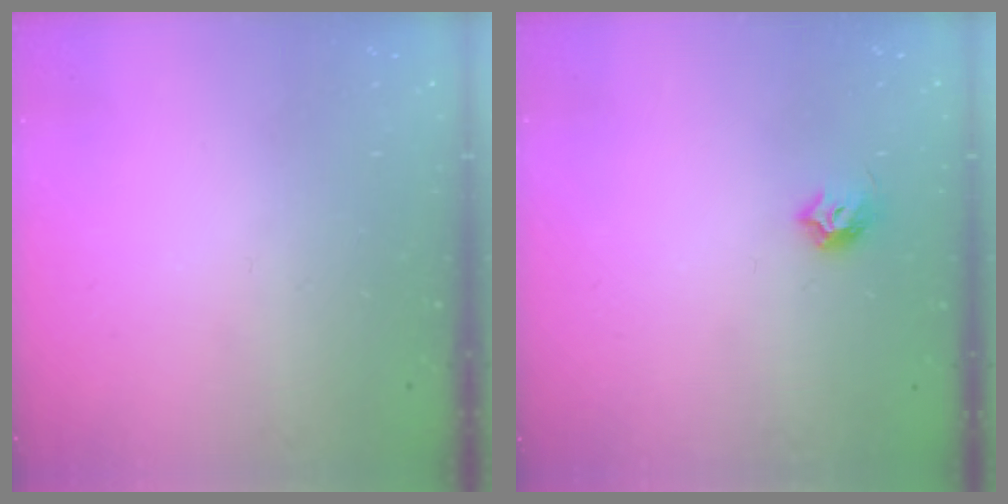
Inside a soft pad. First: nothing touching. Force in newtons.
{"total": 6.8, "press": 6.8, "slide": 1.0}